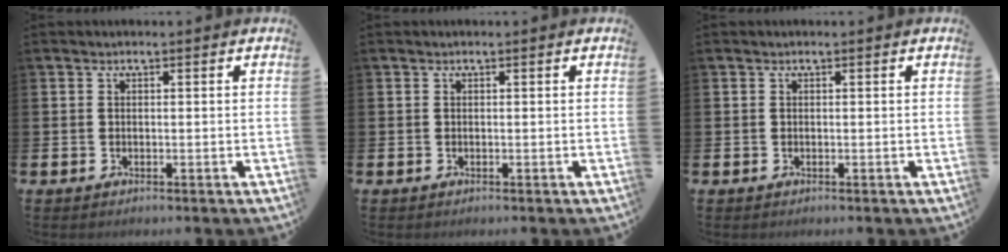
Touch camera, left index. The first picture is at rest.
{"total": 0.0}
{"total": 0.0}